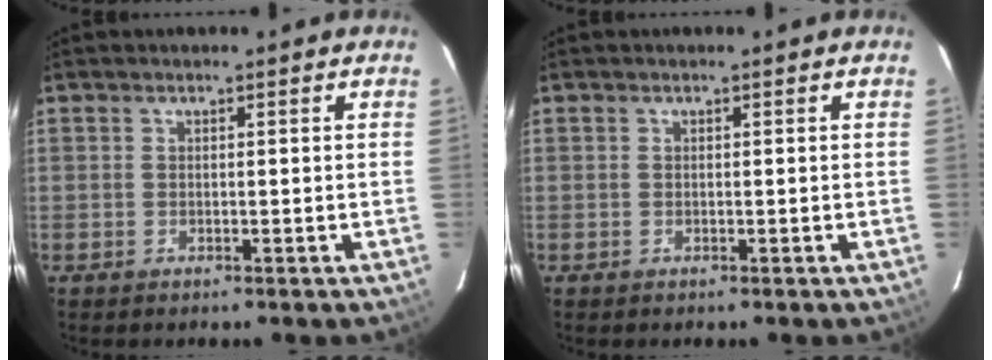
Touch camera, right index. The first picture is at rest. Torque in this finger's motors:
{"motor_torque": [0.00, 0.00, 0.00, 0.00]}